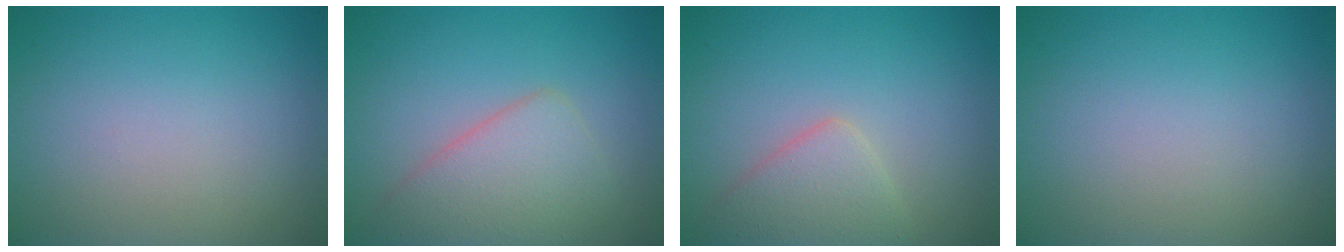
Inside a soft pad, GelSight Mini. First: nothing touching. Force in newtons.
{"total": 5.6, "press": 5.6, "slide": 0.1}
{"total": 3.2, "press": 3.2, "slide": 0.1}
{"total": 0.0}